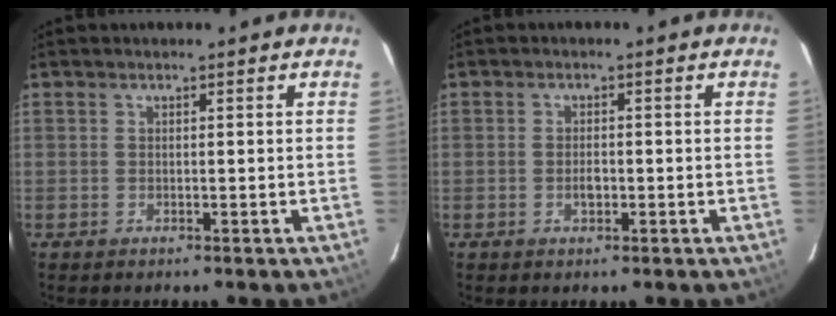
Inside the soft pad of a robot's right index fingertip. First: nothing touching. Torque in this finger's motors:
{"motor_torque": [0.24, 0.11, 0.02, 0.03]}